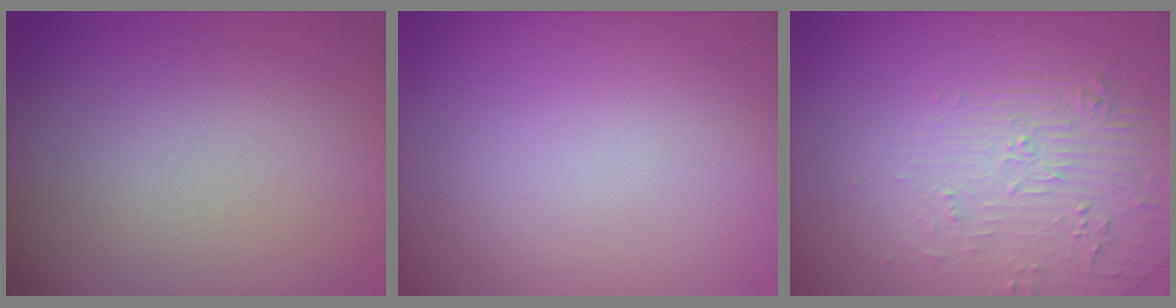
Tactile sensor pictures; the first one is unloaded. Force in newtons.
{"total": 0.0}
{"total": 2.2, "press": 1.3, "slide": 1.8}